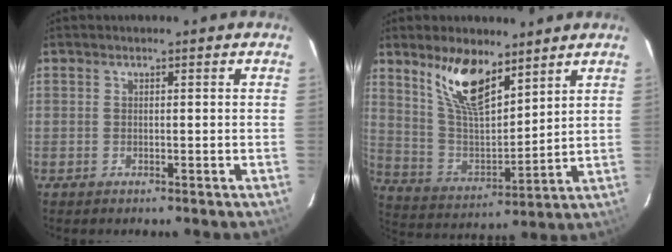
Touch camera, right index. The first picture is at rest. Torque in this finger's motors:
{"motor_torque": [0.96, 0.96, 0.53, 0.18]}